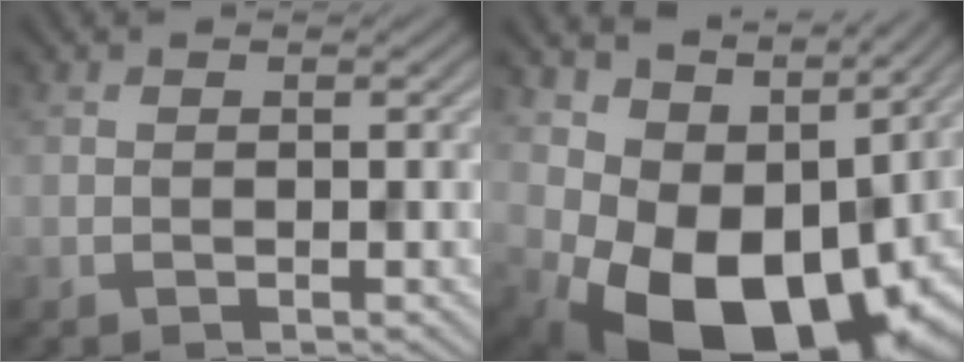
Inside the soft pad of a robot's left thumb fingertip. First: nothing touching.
{"total": 15.6, "force": [-0.9, 10.7, 11.3], "torque": [-0.188, -0.032, 0.009]}